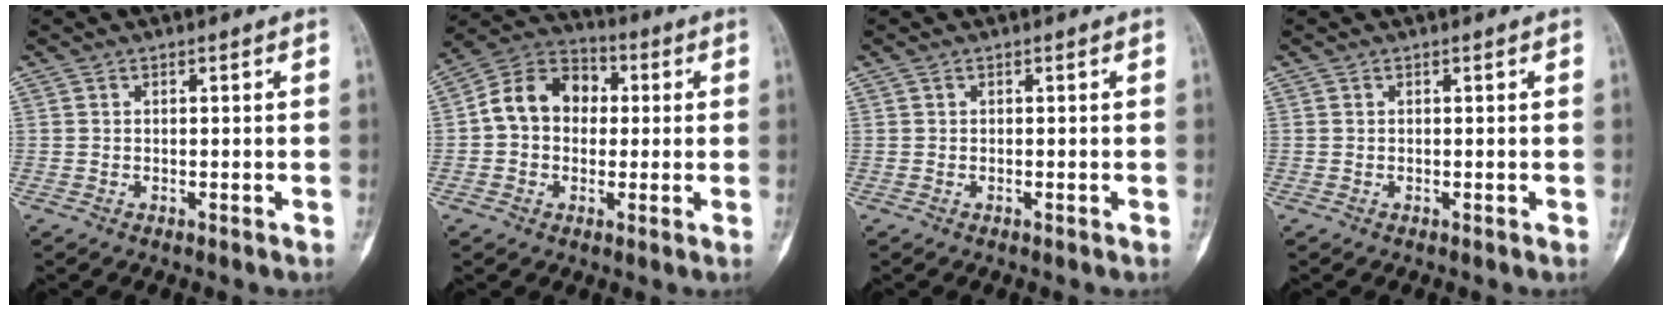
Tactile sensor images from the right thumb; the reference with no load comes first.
{"total": 11.8, "force": [0.9, 9.3, 7.2], "torque": [-0.100, 0.033, 0.002]}
{"total": 0.0}
{"total": 0.0}